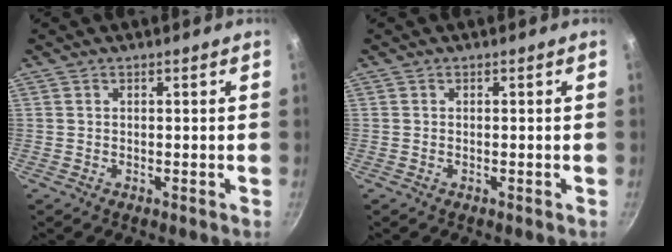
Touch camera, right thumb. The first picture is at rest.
{"total": 0.0}